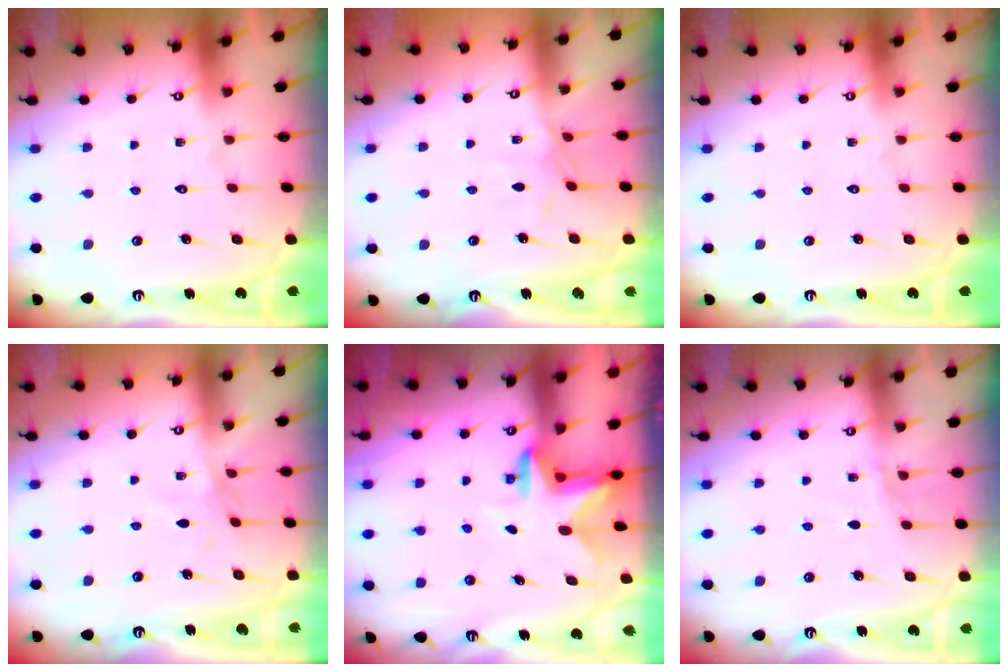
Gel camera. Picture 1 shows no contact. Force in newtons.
{"total": 3.9, "press": 3.9, "slide": 0.6}
{"total": 0.0}
{"total": 2.2, "press": 2.1, "slide": 0.3}
{"total": 2.9, "press": 2.8, "slide": 0.5}
{"total": 4.3, "press": 4.3, "slide": 0.5}